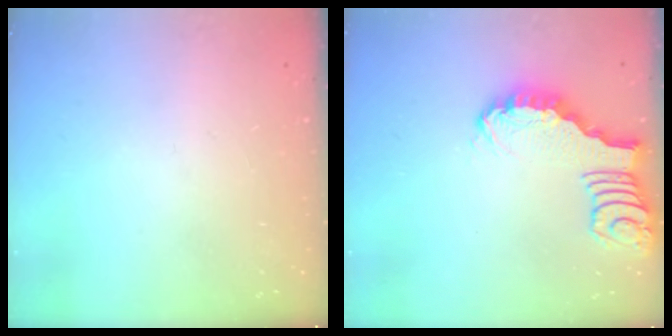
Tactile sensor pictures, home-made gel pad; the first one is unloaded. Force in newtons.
{"total": 2.1, "press": 2.1, "slide": 0.2}